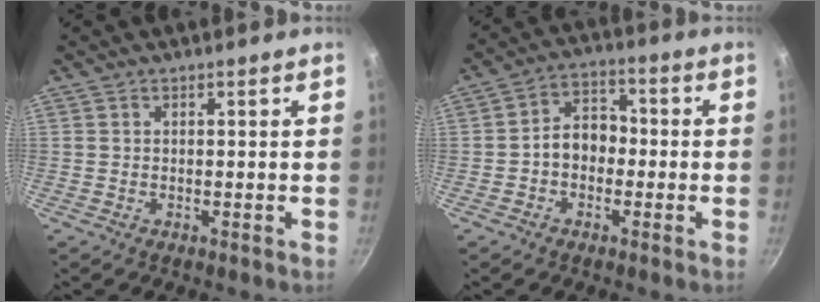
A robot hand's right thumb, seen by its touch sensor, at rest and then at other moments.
{"total": 7.0, "force": [-1.2, 5.3, 4.4], "torque": [-0.036, 0.029, -0.032]}